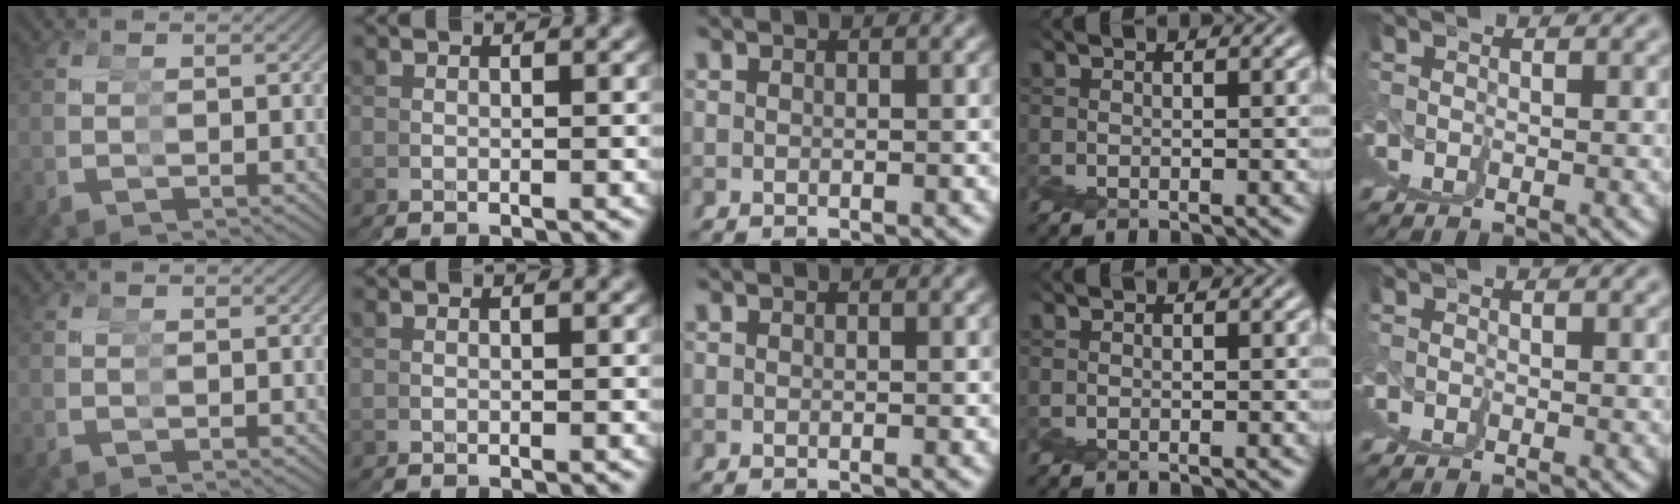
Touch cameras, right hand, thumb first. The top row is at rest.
{}